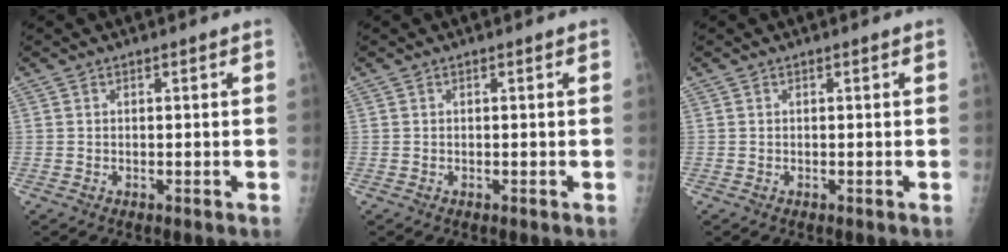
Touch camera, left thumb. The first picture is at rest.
{"total": 0.0}
{"total": 0.0}